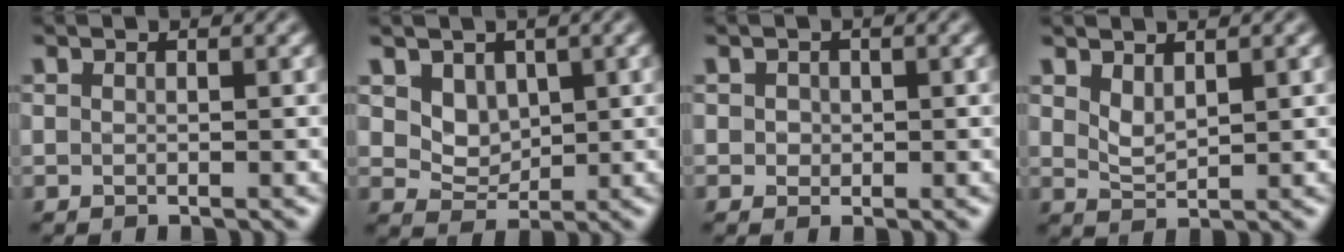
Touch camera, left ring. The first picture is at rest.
{"total": 3.0, "force": [1.2, 2.3, 1.4], "torque": [-0.037, -0.020, 0.034]}
{"total": 1.0, "force": [0.2, 0.9, 0.3], "torque": [0.000, -0.002, 0.004]}
{"total": 1.8, "force": [1.2, 0.7, 1.1], "torque": [-0.026, -0.007, 0.029]}